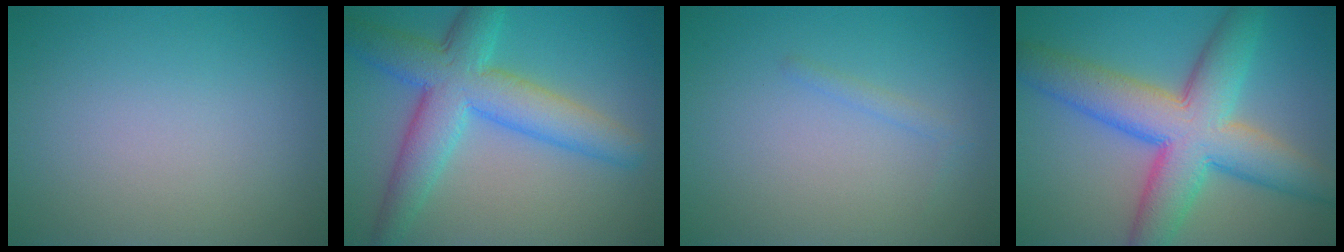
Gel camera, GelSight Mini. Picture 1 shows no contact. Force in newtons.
{"total": 7.7, "press": 7.7, "slide": 0.1}
{"total": 0.8, "press": 0.8, "slide": 0.0}
{"total": 10.0, "press": 10.0, "slide": 0.2}